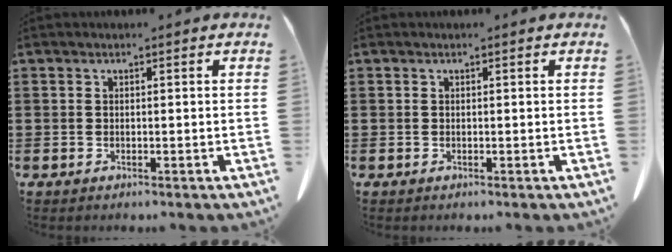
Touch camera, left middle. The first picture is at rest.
{"total": 0.0}